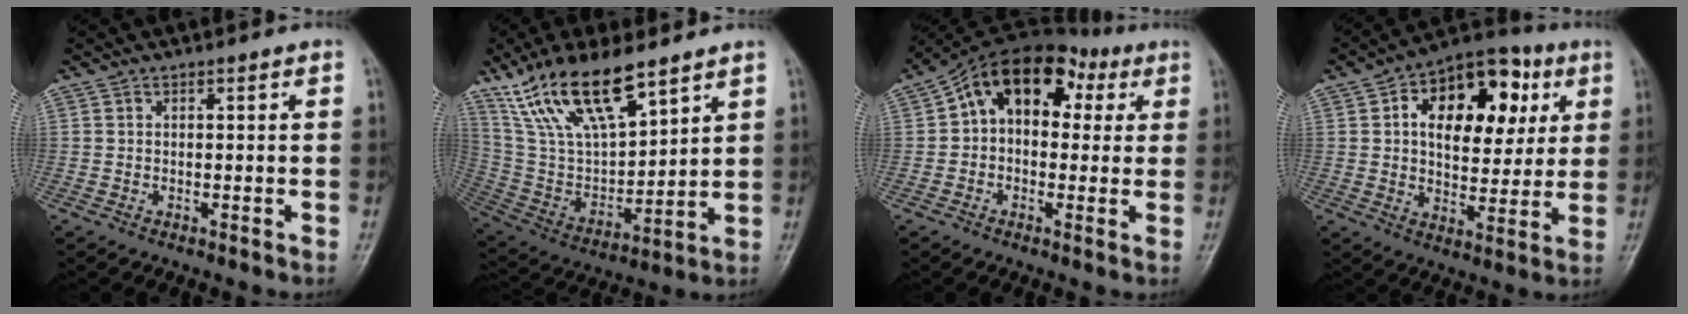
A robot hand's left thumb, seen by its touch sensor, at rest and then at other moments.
{"total": 18.8, "force": [12.5, 6.8, 12.2], "torque": [-0.203, -0.047, 0.251]}
{"total": 13.0, "force": [3.3, 8.9, 8.9], "torque": [-0.100, 0.038, 0.039]}
{"total": 19.2, "force": [5.7, 11.5, 14.3], "torque": [-0.158, 0.004, 0.082]}